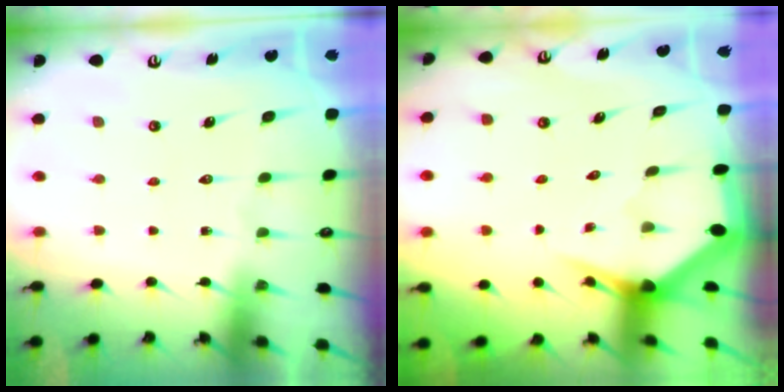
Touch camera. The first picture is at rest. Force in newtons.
{"total": 3.5, "press": 3.5, "slide": 0.1}